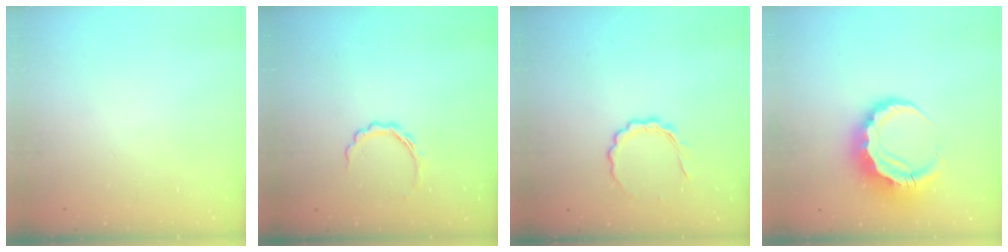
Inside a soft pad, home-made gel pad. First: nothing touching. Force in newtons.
{"total": 5.0, "press": 4.9, "slide": 0.9}
{"total": 4.8, "press": 4.6, "slide": 1.2}
{"total": 9.1, "press": 9.0, "slide": 1.7}